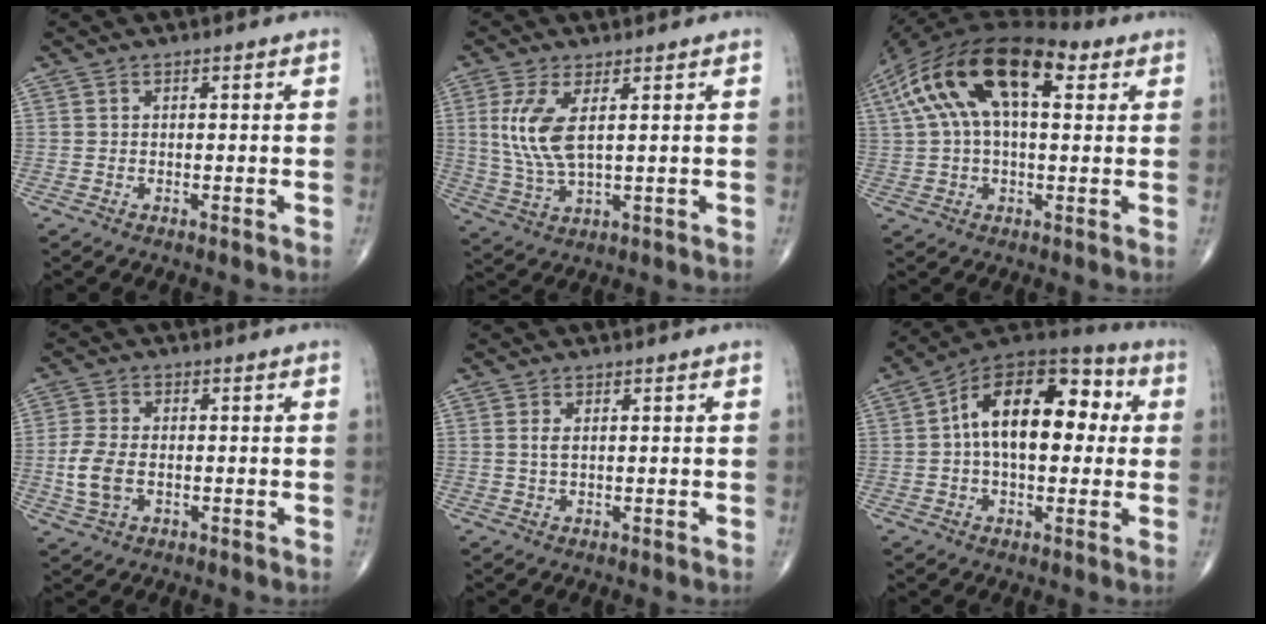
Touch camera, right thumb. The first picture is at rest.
{"total": 8.5, "force": [2.1, 3.0, 7.7], "torque": [-0.180, -0.013, 0.050]}
{"total": 19.4, "force": [6.4, 9.2, 15.9], "torque": [-0.309, 0.041, 0.102]}
{"total": 6.5, "force": [-1.1, 4.0, 5.1], "torque": [-0.115, 0.004, -0.023]}
{"total": 1.2, "force": [0.3, 0.4, 1.1], "torque": [-0.030, 0.002, 0.009]}
{"total": 18.6, "force": [2.4, 10.4, 15.2], "torque": [-0.211, 0.041, 0.026]}